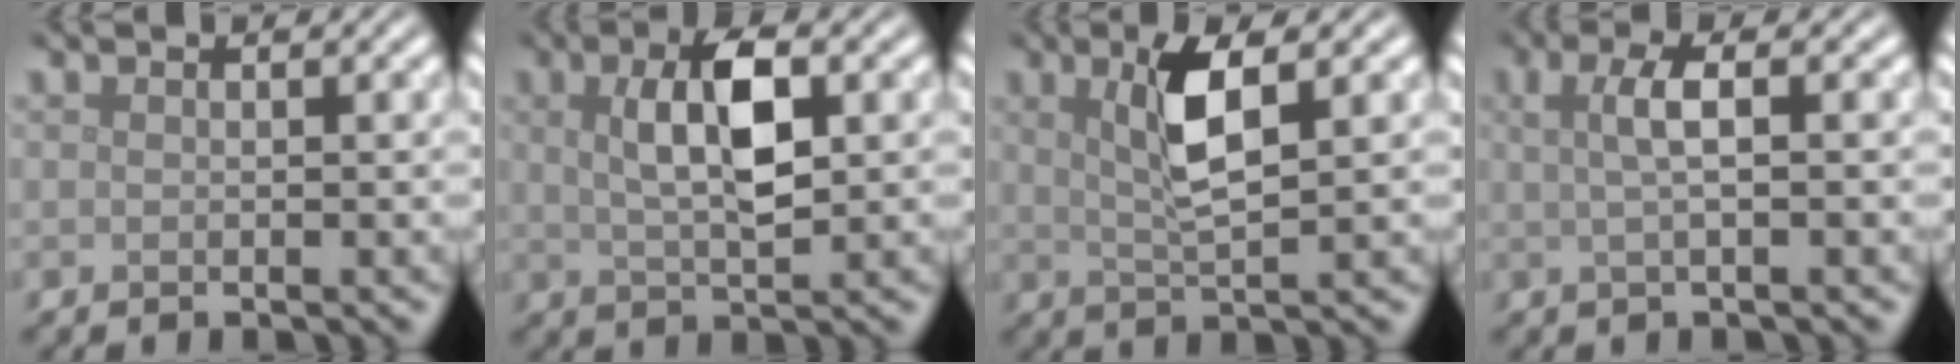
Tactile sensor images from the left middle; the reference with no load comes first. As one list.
[{"total": 5.4, "force": [1.3, 1.9, 4.8], "torque": [-0.092, 0.006, 0.023]}, {"total": 4.3, "force": [1.4, 1.0, 4.0], "torque": [-0.079, 0.002, 0.026]}, {"total": 2.9, "force": [0.5, 0.8, 2.7], "torque": [-0.046, 0.008, 0.006]}]